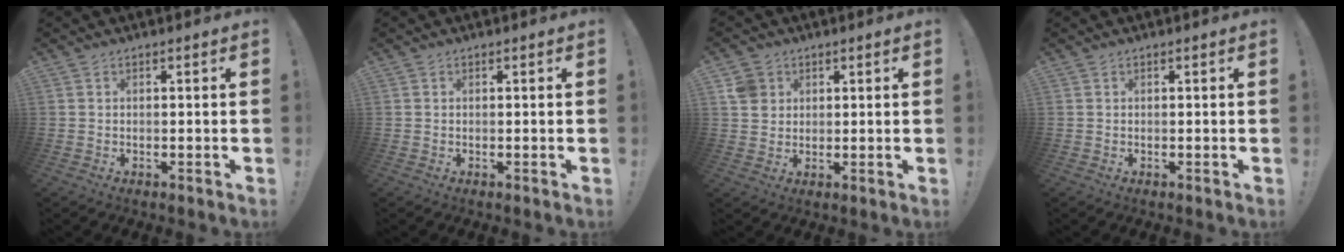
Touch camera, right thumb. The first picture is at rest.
{"total": 0.0}
{"total": 5.7, "force": [2.2, 5.0, 1.6], "torque": [-0.020, -0.003, 0.045]}
{"total": 0.0}